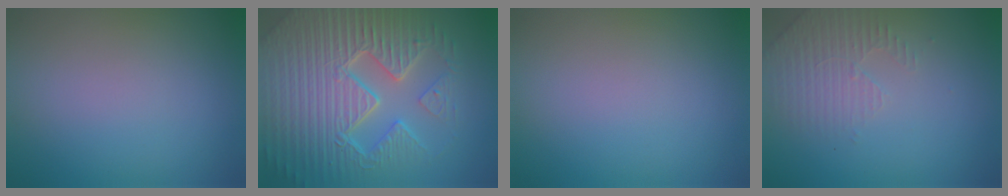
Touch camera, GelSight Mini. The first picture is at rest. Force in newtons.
{"total": 9.8, "press": 6.9, "slide": 7.0}
{"total": 0.0}
{"total": 2.8, "press": 2.7, "slide": 0.8}